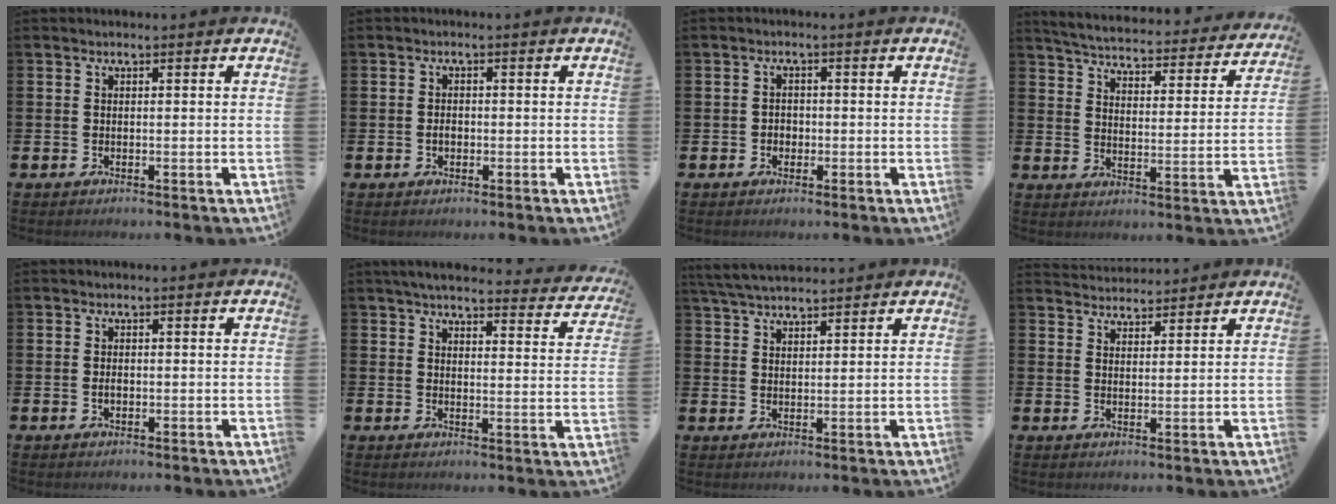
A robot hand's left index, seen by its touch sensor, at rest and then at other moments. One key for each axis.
{"total": 1.3, "fx": -0.3, "fy": 1.0, "fz": 0.9, "tx": -0.013, "ty": 0.003, "tz": -0.008}
{"total": 1.5, "fx": -0.3, "fy": 1.3, "fz": 0.5, "tx": -0.001, "ty": 0.002, "tz": -0.012}
{"total": 4.8, "fx": 4.7, "fy": 0.5, "fz": 1.1, "tx": -0.050, "ty": -0.038, "tz": 0.076}
{"total": 1.0, "fx": -0.1, "fy": 0.6, "fz": 0.7, "tx": -0.011, "ty": 0.003, "tz": -0.005}
{"total": 4.7, "fx": 4.4, "fy": 0.9, "fz": 1.4, "tx": -0.043, "ty": -0.024, "tz": 0.075}
{"total": 4.3, "fx": 4.1, "fy": 0.7, "fz": 1.0, "tx": -0.027, "ty": -0.015, "tz": 0.075}
{"total": 3.4, "fx": 3.3, "fy": 0.7, "fz": -0.2, "tx": -0.001, "ty": -0.017, "tz": 0.061}